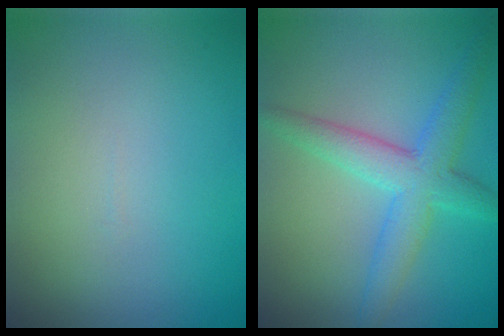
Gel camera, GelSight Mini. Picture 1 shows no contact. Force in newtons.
{"total": 3.5, "press": 3.5, "slide": 0.3}